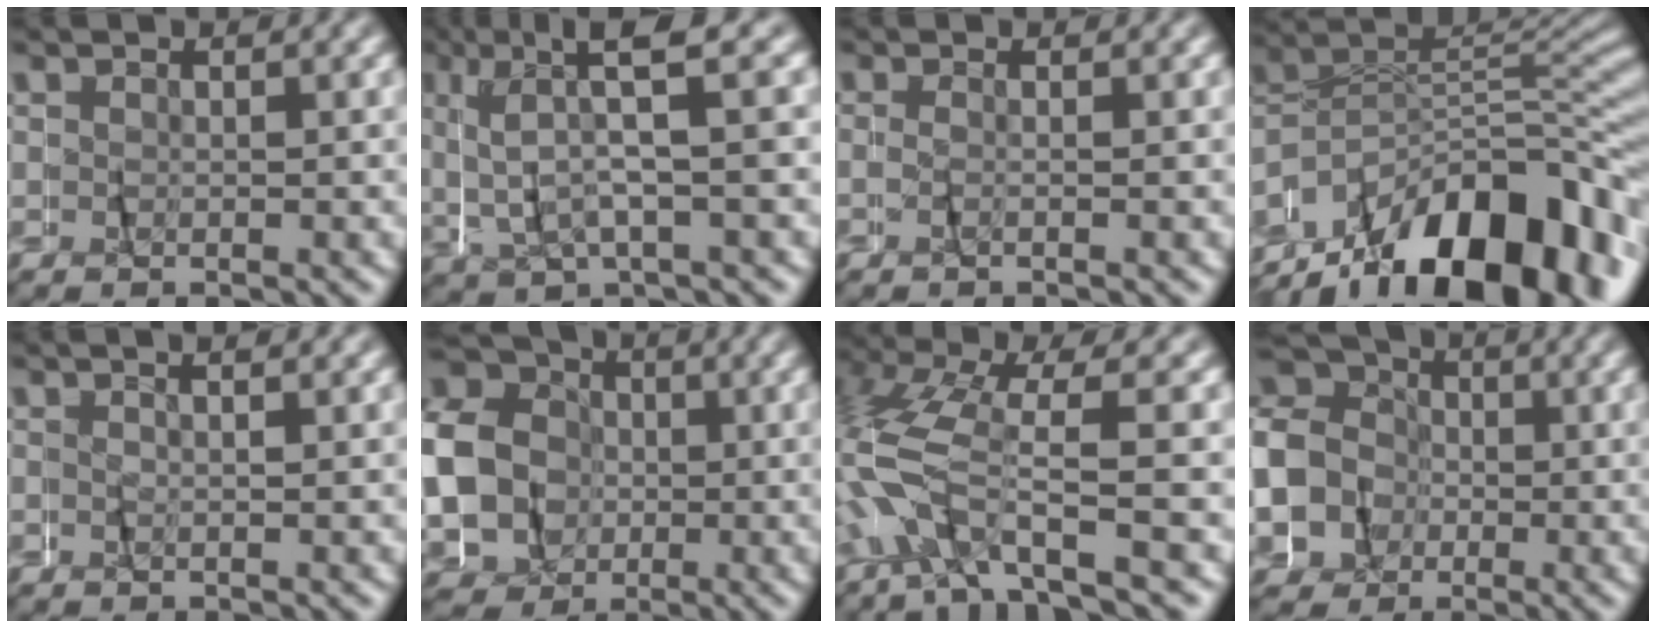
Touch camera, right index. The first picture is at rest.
{"total": 4.2, "force": [0.9, 0.6, 4.1], "torque": [-0.088, 0.017, 0.013]}
{"total": 1.3, "force": [-0.8, -1.0, -0.1], "torque": [0.000, 0.001, -0.018]}
{"total": 16.1, "force": [-8.2, 8.7, 10.7], "torque": [-0.172, -0.013, -0.127]}
{"total": 0.9, "force": [0.2, -0.9, 0.2], "torque": [-0.012, 0.003, 0.003]}
{"total": 16.9, "force": [1.2, 15.1, 7.4], "torque": [-0.174, -0.021, 0.001]}
{"total": 4.3, "force": [-2.0, 1.4, 3.6], "torque": [-0.126, -0.011, -0.033]}
{"total": 15.6, "force": [0.6, 14.4, 5.9], "torque": [-0.159, -0.018, -0.012]}